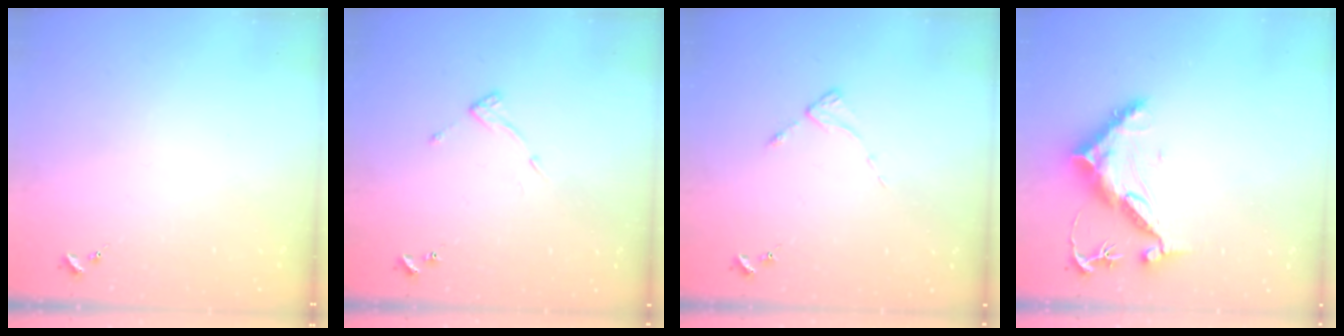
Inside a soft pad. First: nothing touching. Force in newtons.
{"total": 7.5, "press": 7.5, "slide": 0.5}
{"total": 2.2, "press": 2.2, "slide": 0.4}
{"total": 11.7, "press": 11.7, "slide": 0.9}